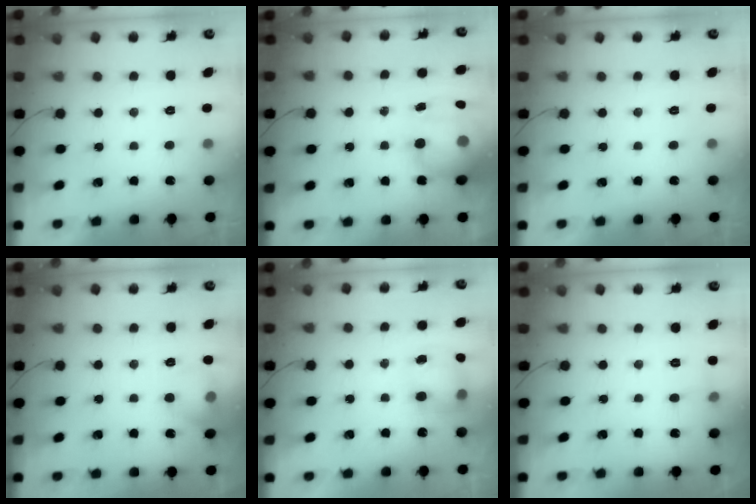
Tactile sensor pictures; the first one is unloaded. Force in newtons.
{"total": 15.9, "press": 15.5, "slide": 3.7}
{"total": 0.0}
{"total": 9.1, "press": 8.0, "slide": 4.2}
{"total": 7.7, "press": 7.6, "slide": 0.7}
{"total": 3.3, "press": 3.0, "slide": 1.2}